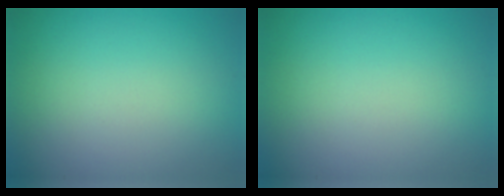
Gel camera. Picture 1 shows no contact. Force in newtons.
{"total": 0.0}